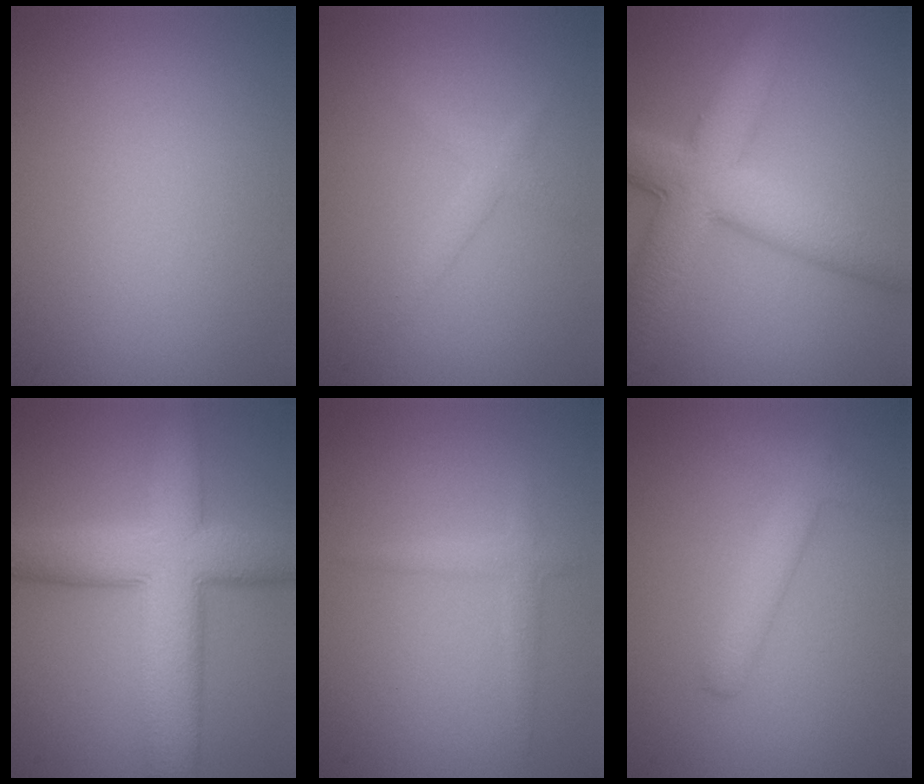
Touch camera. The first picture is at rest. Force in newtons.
{"total": 1.4, "press": 1.4, "slide": 0.1}
{"total": 7.9, "press": 7.9, "slide": 0.3}
{"total": 9.5, "press": 9.5, "slide": 0.4}
{"total": 1.5, "press": 1.5, "slide": 0.0}
{"total": 2.7, "press": 2.7, "slide": 0.1}